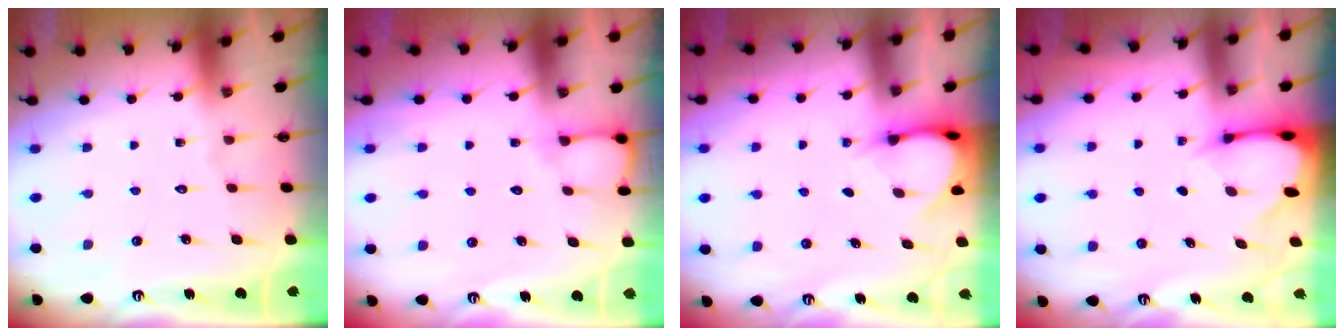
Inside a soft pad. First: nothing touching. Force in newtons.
{"total": 4.6, "press": 4.5, "slide": 0.5}
{"total": 3.9, "press": 3.8, "slide": 0.4}
{"total": 2.7, "press": 2.7, "slide": 0.4}